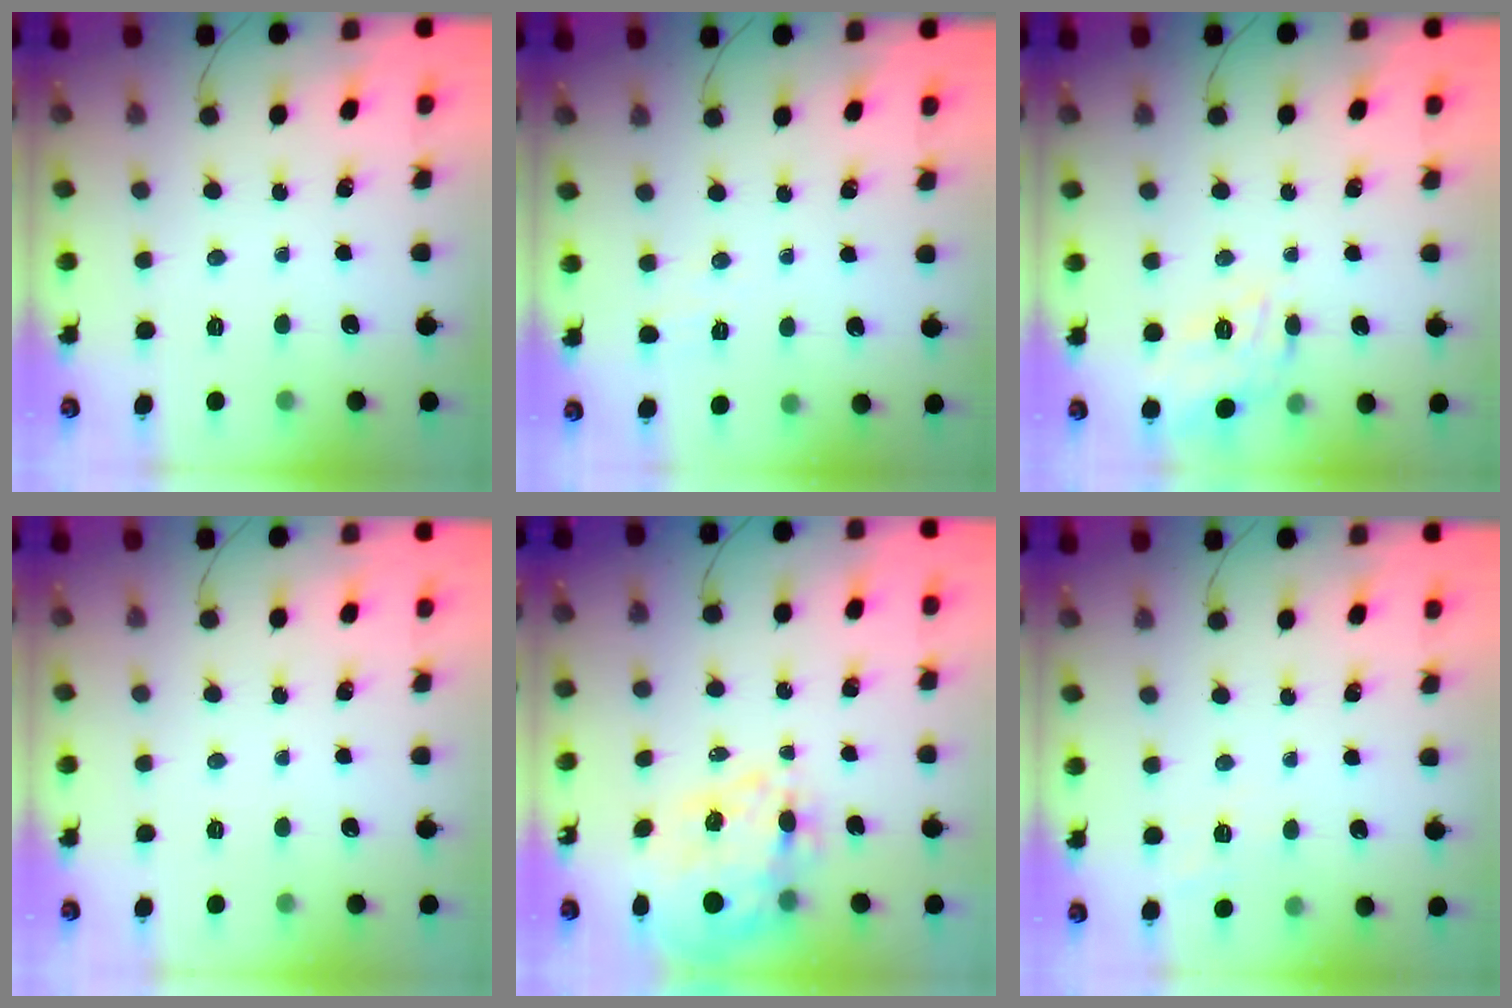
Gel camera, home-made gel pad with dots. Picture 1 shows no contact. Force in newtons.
{"total": 1.3, "press": 0.5, "slide": 1.3}
{"total": 14.6, "press": 14.6, "slide": 0.9}
{"total": 2.4, "press": 2.3, "slide": 0.5}
{"total": 14.6, "press": 14.0, "slide": 4.2}
{"total": 7.8, "press": 7.6, "slide": 1.8}